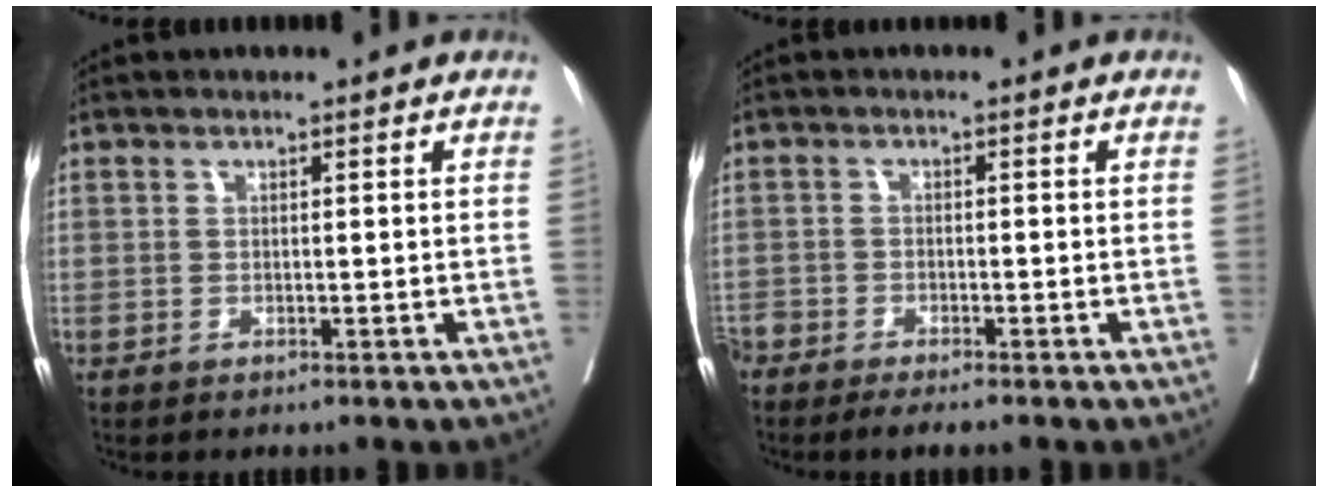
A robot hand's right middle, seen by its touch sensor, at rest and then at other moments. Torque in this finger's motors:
{"motor_torque": [0.92, -0.93, 0.19, 0.07]}